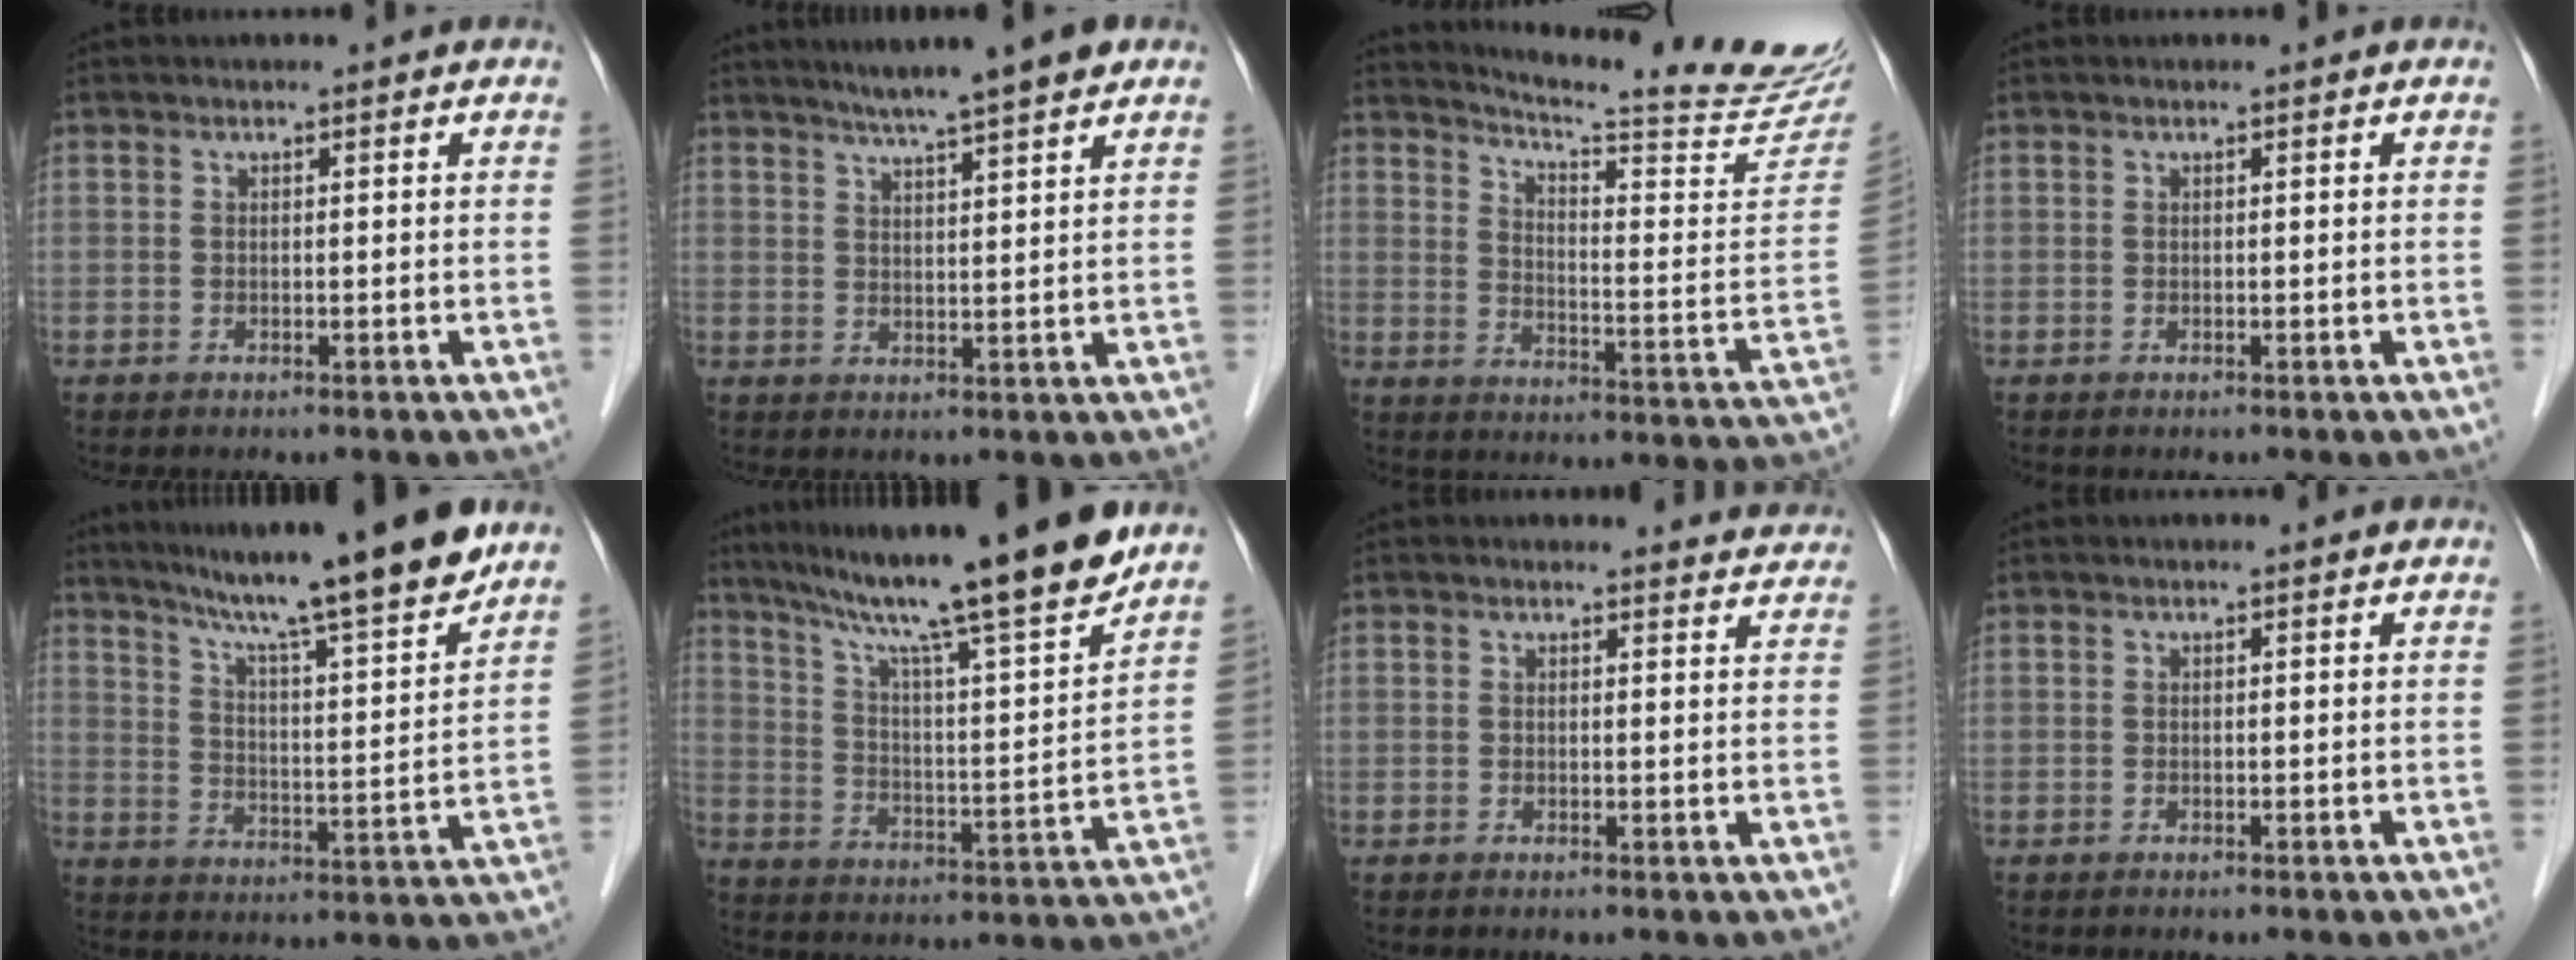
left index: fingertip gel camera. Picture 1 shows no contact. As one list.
[{"total": 8.7, "force": [6.9, -0.2, 5.3], "torque": [-0.081, 0.017, 0.096]}, {"total": 22.8, "force": [21.4, -0.4, 7.6], "torque": [-0.119, -0.118, 0.267]}, {"total": 0.0}, {"total": 16.6, "force": [14.0, -0.6, 8.9], "torque": [-0.139, -0.008, 0.211]}, {"total": 20.0, "force": [16.6, -0.8, 11.2], "torque": [-0.182, -0.009, 0.258]}, {"total": 3.8, "force": [3.8, 0.7, -0.1], "torque": [0.002, -0.010, 0.023]}, {"total": 0.0}]